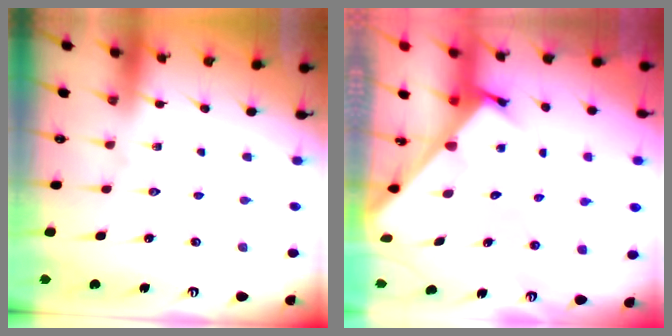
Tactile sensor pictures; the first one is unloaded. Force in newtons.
{"total": 2.3, "press": 2.3, "slide": 0.2}